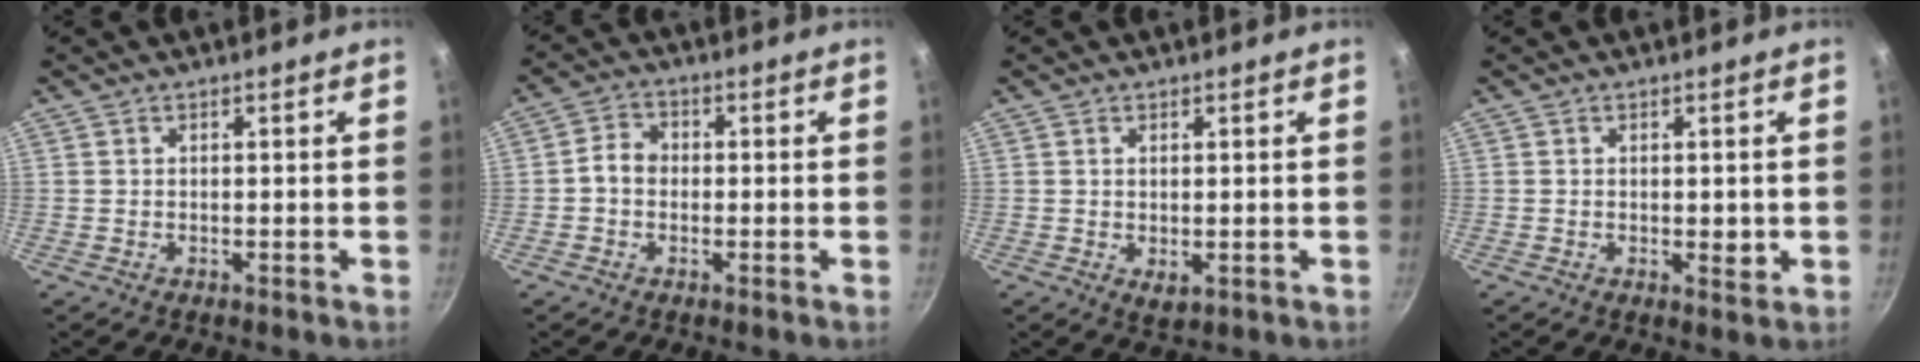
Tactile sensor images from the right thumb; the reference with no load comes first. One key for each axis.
{"total": 4.0, "fx": -0.4, "fy": 3.3, "fz": 2.3, "tx": -0.028, "ty": 0.018, "tz": -0.019}
{"total": 2.2, "fx": 0.1, "fy": 1.2, "fz": 1.9, "tx": -0.030, "ty": -0.008, "tz": 0.005}
{"total": 2.2, "fx": -0.1, "fy": 1.1, "fz": 1.9, "tx": -0.027, "ty": -0.006, "tz": -0.001}